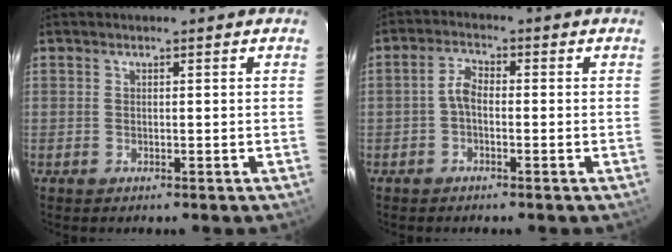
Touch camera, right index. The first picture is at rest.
{"total": 2.6, "force": [-1.0, 1.2, 2.1], "torque": [-0.046, 0.009, -0.022]}